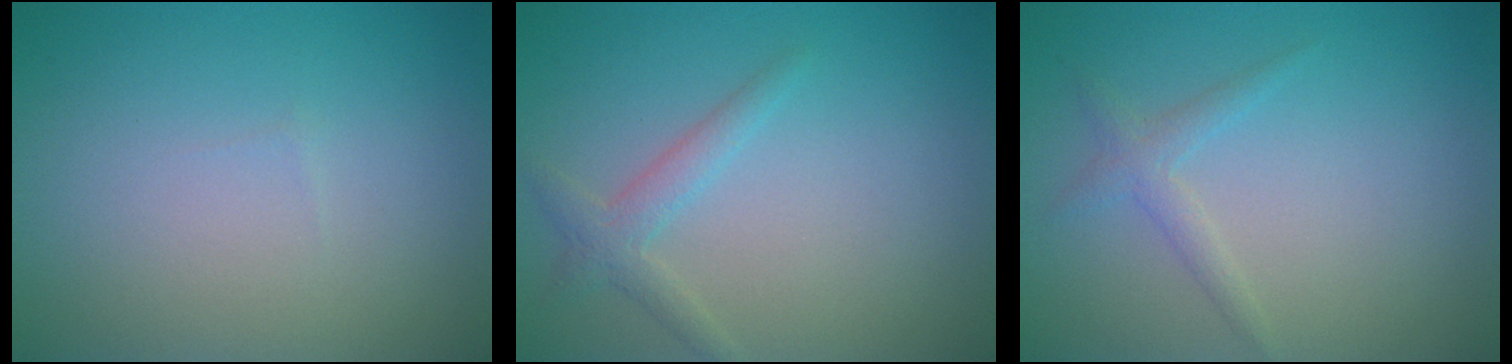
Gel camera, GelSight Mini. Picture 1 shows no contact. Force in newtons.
{"total": 1.9, "press": 1.9, "slide": 0.1}
{"total": 1.5, "press": 1.5, "slide": 0.1}